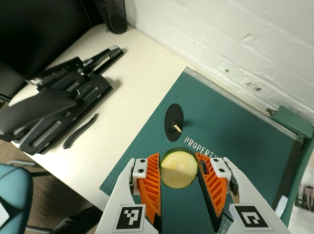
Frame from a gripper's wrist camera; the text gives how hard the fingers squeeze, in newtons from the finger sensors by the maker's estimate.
{"total": 9.2, "left": 9.2, "right": 9.2}